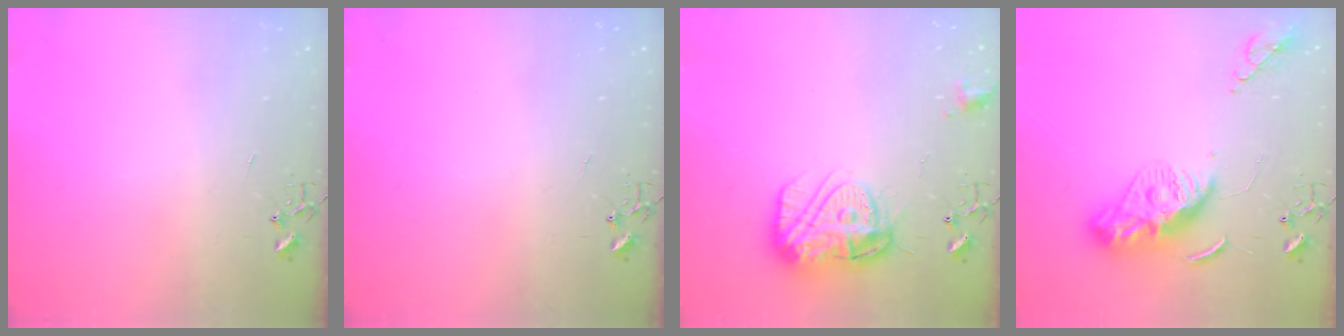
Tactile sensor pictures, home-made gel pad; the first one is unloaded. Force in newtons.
{"total": 0.0}
{"total": 16.8, "press": 16.7, "slide": 1.5}
{"total": 11.6, "press": 11.6, "slide": 1.0}